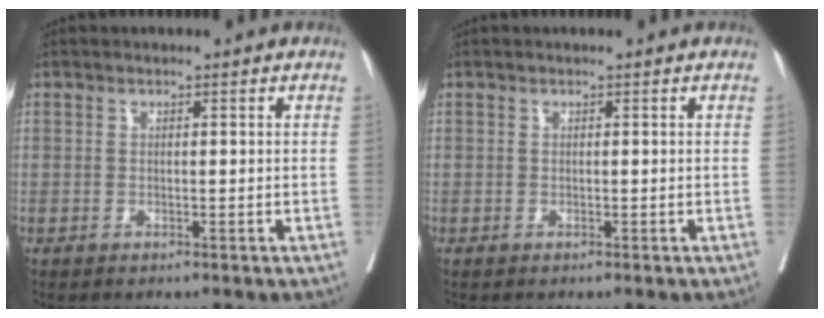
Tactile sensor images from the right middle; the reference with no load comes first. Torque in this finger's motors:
{"motor_torque": [-0.01, -0.08, -0.04, 0.00]}